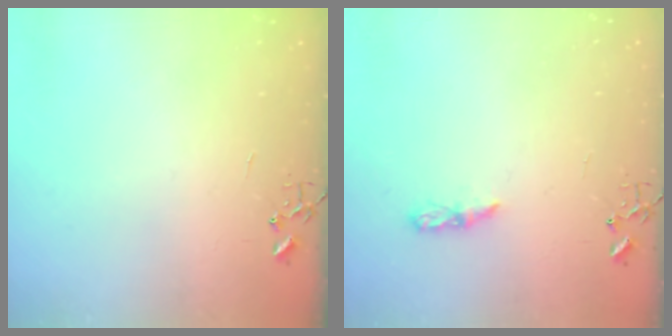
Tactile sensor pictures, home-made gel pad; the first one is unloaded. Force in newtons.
{"total": 5.0, "press": 4.9, "slide": 0.5}